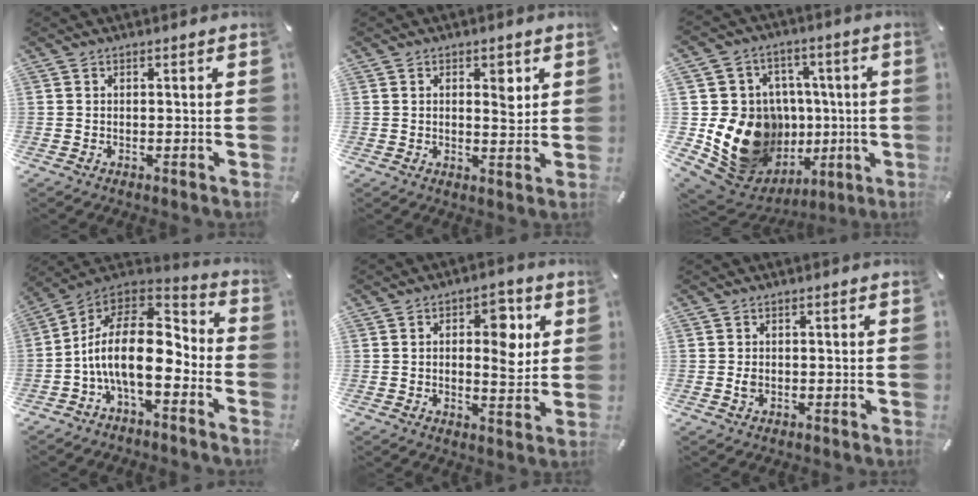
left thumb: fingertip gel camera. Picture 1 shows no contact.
{"total": 4.4, "force": [1.4, 2.4, 3.4], "torque": [-0.040, -0.007, 0.016]}
{"total": 20.9, "force": [-2.3, 18.2, 10.0], "torque": [-0.175, -0.009, 0.010]}
{"total": 18.9, "force": [-2.6, 9.9, 15.9], "torque": [-0.323, 0.003, -0.046]}
{"total": 9.7, "force": [2.3, 5.2, 7.8], "torque": [-0.097, -0.008, 0.031]}
{"total": 1.7, "force": [-0.3, 1.1, 1.2], "torque": [-0.023, 0.003, -0.007]}